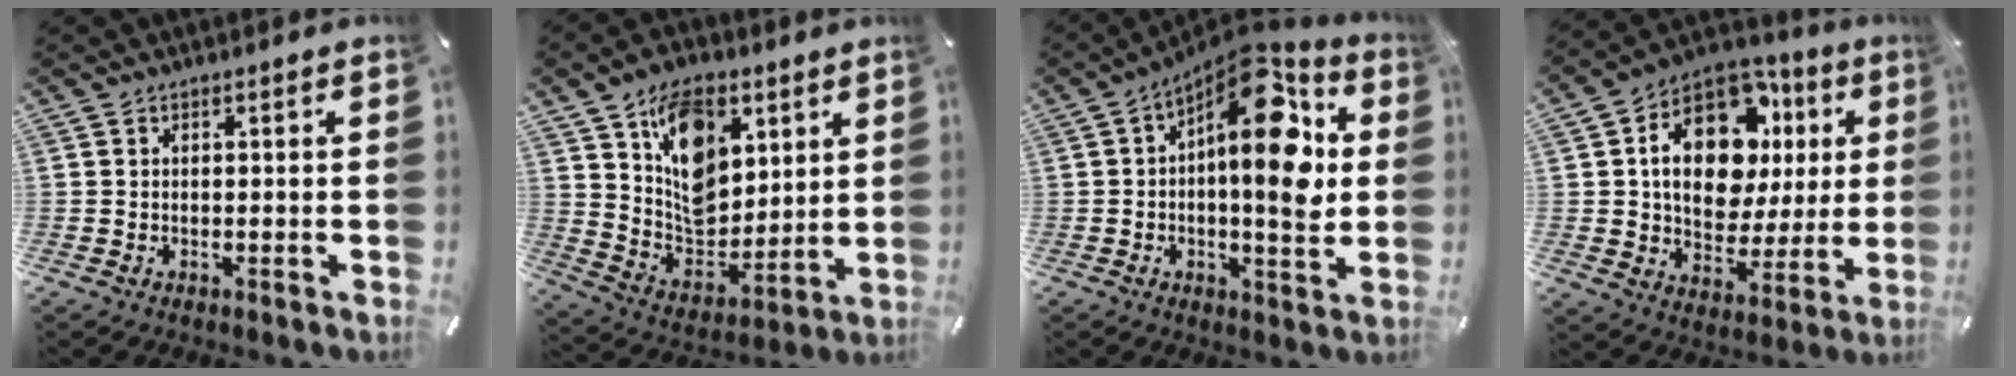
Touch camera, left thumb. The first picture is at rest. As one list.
[{"total": 14.0, "force": [6.5, 10.3, 6.9], "torque": [-0.107, -0.036, 0.127]}, {"total": 18.8, "force": [5.6, 8.3, 16.0], "torque": [-0.218, -0.044, 0.085]}, {"total": 18.1, "force": [5.7, 12.3, 12.0], "torque": [-0.197, -0.027, 0.103]}]